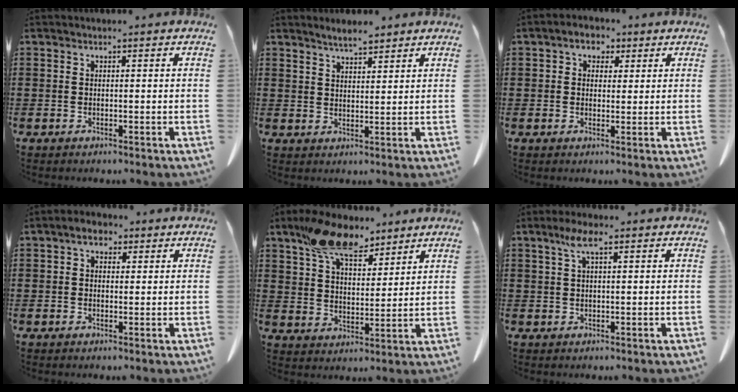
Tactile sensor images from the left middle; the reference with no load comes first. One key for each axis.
{"total": 3.2, "fx": 3.0, "fy": 0.3, "fz": 0.9, "tx": -0.024, "ty": -0.003, "tz": 0.056}
{"total": 3.0, "fx": 1.7, "fy": 2.0, "fz": 1.3, "tx": -0.037, "ty": 0.015, "tz": 0.029}
{"total": 3.1, "fx": 1.8, "fy": 1.7, "fz": 1.8, "tx": -0.035, "ty": 0.008, "tz": 0.030}
{"total": 11.5, "fx": 8.8, "fy": 4.3, "fz": 6.0, "tx": -0.126, "ty": -0.016, "tz": 0.163}
{"total": 3.8, "fx": 1.7, "fy": 1.2, "fz": 3.1, "tx": -0.070, "ty": 0.010, "tz": 0.028}